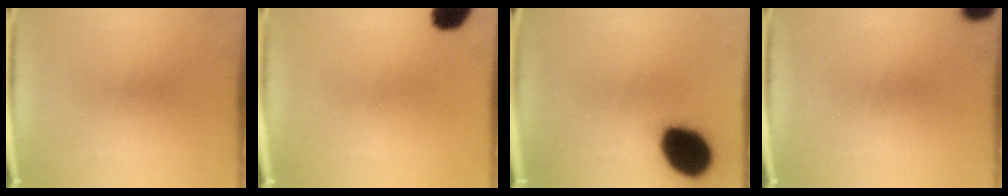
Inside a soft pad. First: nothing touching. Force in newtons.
{"total": 6.3}
{"total": 17.8}
{"total": 5.5}